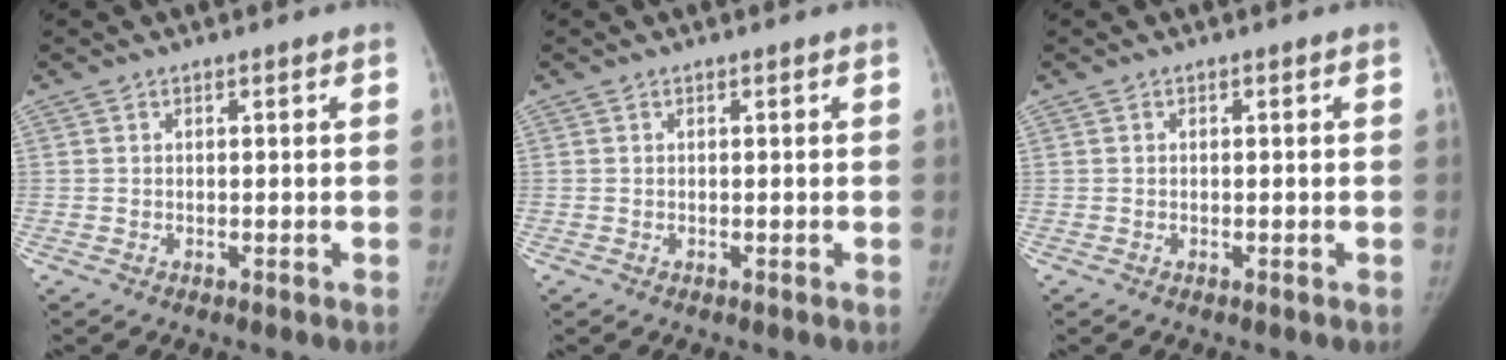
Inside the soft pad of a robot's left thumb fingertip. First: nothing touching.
{"total": 0.0}
{"total": 0.0}